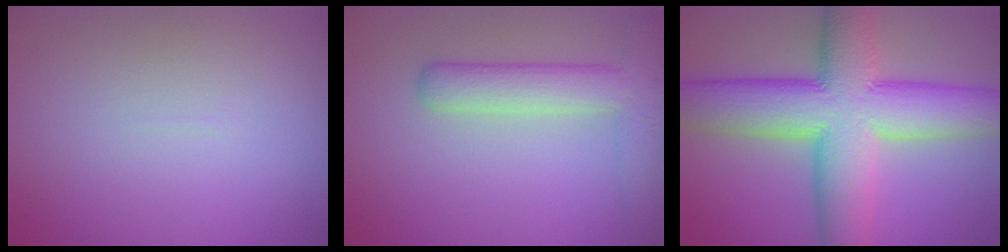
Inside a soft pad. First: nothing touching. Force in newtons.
{"total": 4.3, "press": 4.3, "slide": 0.2}
{"total": 11.6, "press": 11.6, "slide": 0.7}